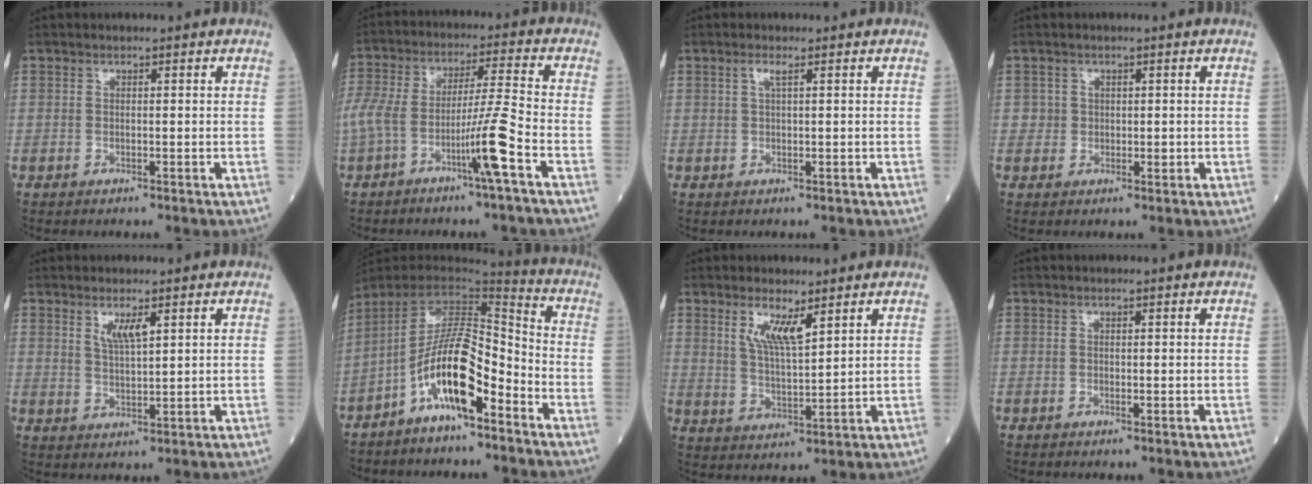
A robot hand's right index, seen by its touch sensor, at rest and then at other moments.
{"total": 10.5, "force": [-5.0, -0.5, 9.2], "torque": [-0.202, 0.012, -0.091]}
{"total": 1.2, "force": [0.5, -0.1, 1.1], "torque": [-0.032, 0.004, 0.009]}
{"total": 1.6, "force": [0.2, 1.5, 0.2], "torque": [-0.004, 0.000, 0.004]}
{"total": 3.3, "force": [1.8, 0.4, 2.7], "torque": [-0.059, -0.004, 0.038]}
{"total": 12.6, "force": [-6.4, 2.8, 10.6], "torque": [-0.202, 0.013, -0.113]}
{"total": 5.7, "force": [3.3, 1.0, 4.5], "torque": [-0.094, -0.008, 0.067]}
{"total": 0.0}